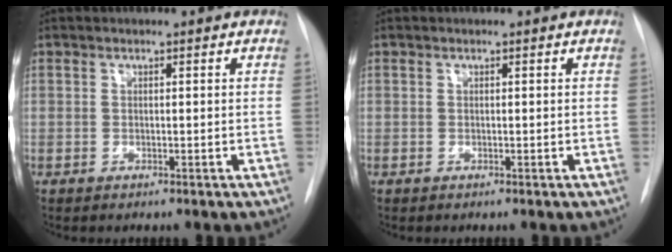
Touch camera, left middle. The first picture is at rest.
{"total": 0.0}